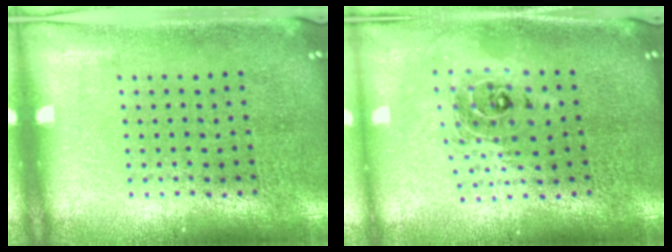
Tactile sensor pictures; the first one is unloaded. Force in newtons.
{"total": 2.0, "press": 1.6, "slide": 1.3}